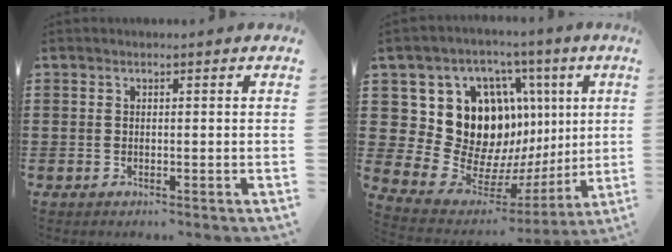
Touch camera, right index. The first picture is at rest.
{"total": 16.0, "force": [4.6, 13.0, 8.2], "torque": [-0.166, -0.051, 0.097]}